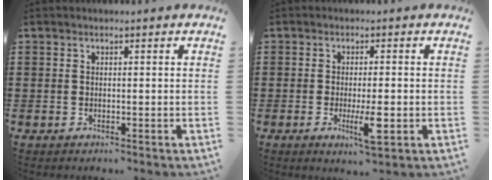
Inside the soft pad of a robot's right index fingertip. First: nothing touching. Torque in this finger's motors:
{"motor_torque": [1.29, -0.16, 0.17, 0.07]}